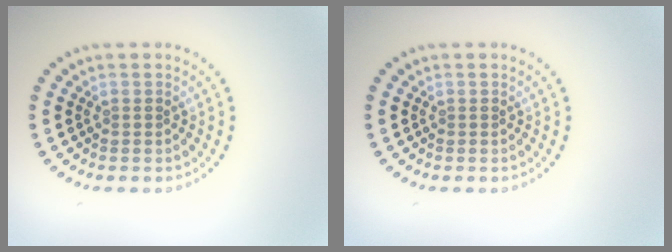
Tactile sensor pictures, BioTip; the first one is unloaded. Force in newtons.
{"total": 0.0}